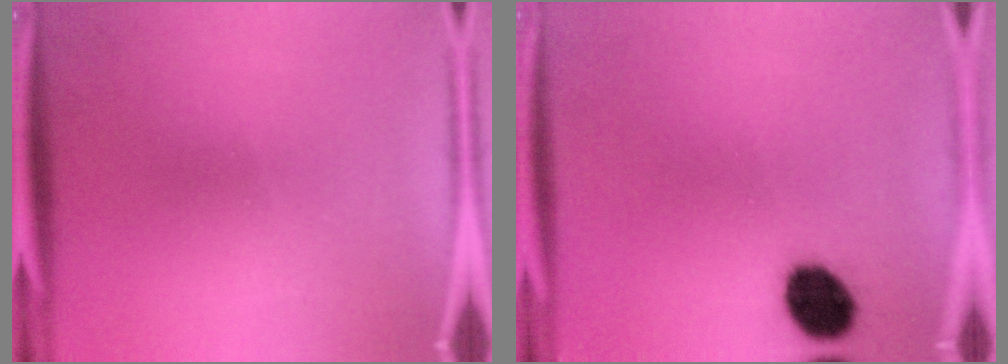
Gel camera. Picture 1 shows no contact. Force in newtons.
{"total": 9.4}